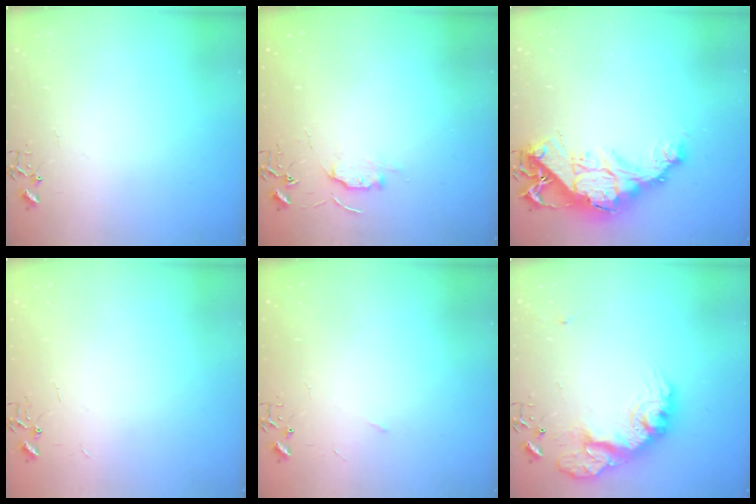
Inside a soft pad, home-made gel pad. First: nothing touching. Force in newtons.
{"total": 6.8, "press": 6.7, "slide": 0.7}
{"total": 17.0, "press": 17.0, "slide": 1.2}
{"total": 1.7, "press": 1.7, "slide": 0.2}
{"total": 2.6, "press": 2.6, "slide": 0.4}
{"total": 19.4, "press": 19.4, "slide": 1.4}